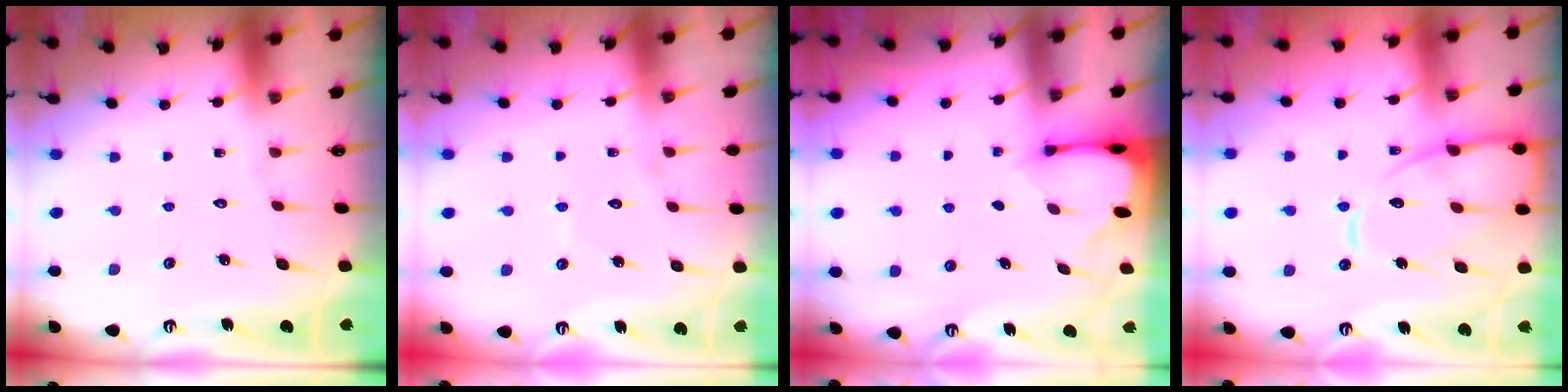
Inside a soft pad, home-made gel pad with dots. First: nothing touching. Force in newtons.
{"total": 4.0, "press": 4.0, "slide": 0.3}
{"total": 2.7, "press": 2.7, "slide": 0.3}
{"total": 14.1, "press": 14.0, "slide": 1.3}